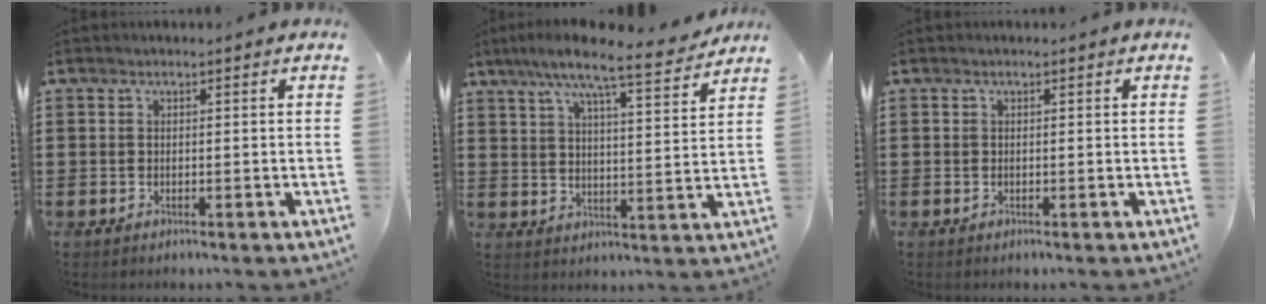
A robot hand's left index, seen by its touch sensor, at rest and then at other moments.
{"total": 8.7, "force": [7.3, 0.1, 4.8], "torque": [-0.108, -0.034, 0.122]}
{"total": 0.0}